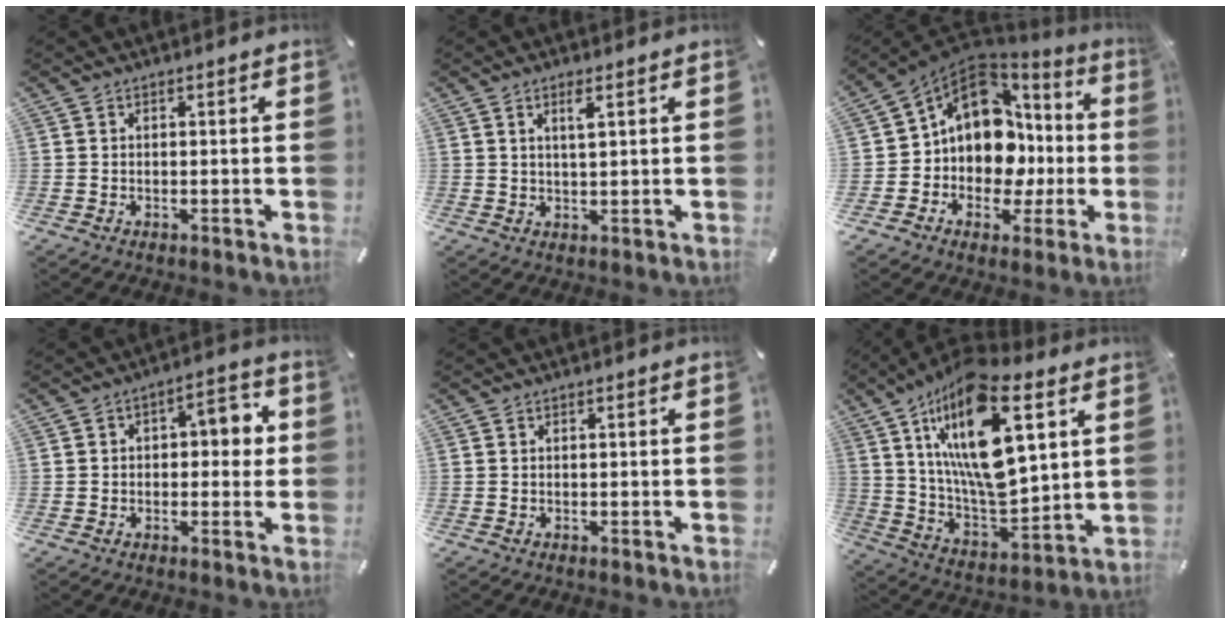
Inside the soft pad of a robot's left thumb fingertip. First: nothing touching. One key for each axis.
{"total": 3.1, "fx": 1.7, "fy": 0.6, "fz": 2.6, "tx": -0.048, "ty": -0.001, "tz": 0.026}
{"total": 14.8, "fx": 1.4, "fy": 12.5, "fz": 7.8, "tx": -0.136, "ty": -0.023, "tz": 0.031}
{"total": 6.3, "fx": 0.1, "fy": 4.3, "fz": 4.6, "tx": -0.049, "ty": 0.004, "tz": -0.010}
{"total": 0.0}
{"total": 24.2, "fx": 10.7, "fy": 10.7, "fz": 19.0, "tx": -0.374, "ty": -0.054, "tz": 0.179}